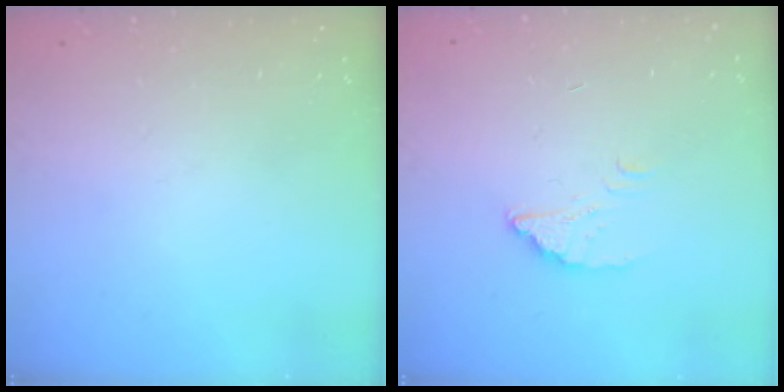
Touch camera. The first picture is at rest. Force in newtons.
{"total": 2.6, "press": 2.6, "slide": 0.2}